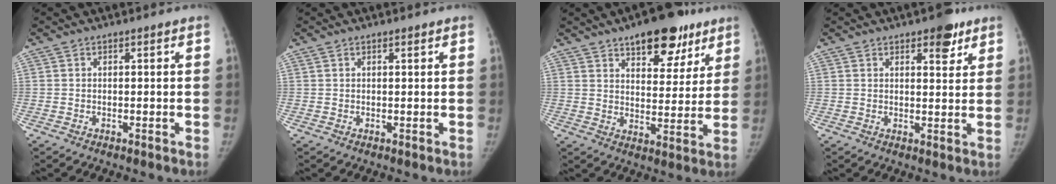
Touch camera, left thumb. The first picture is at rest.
{"total": 0.7, "force": [0.5, 0.1, 0.4], "torque": [-0.008, -0.002, 0.009]}
{"total": 15.1, "force": [9.4, 7.1, 9.4], "torque": [-0.075, -0.039, 0.133]}
{"total": 5.5, "force": [3.4, 2.4, 3.5], "torque": [-0.025, -0.016, 0.040]}